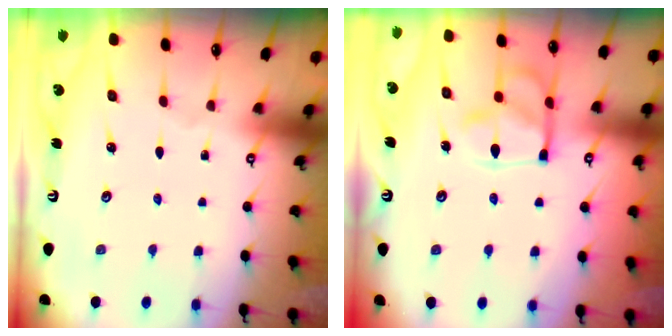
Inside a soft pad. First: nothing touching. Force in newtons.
{"total": 13.0, "press": 12.9, "slide": 1.3}